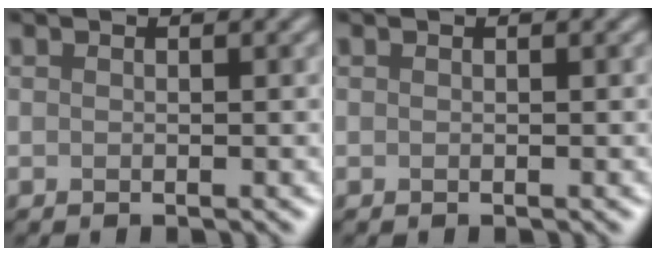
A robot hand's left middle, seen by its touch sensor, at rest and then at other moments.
{"total": 0.0}